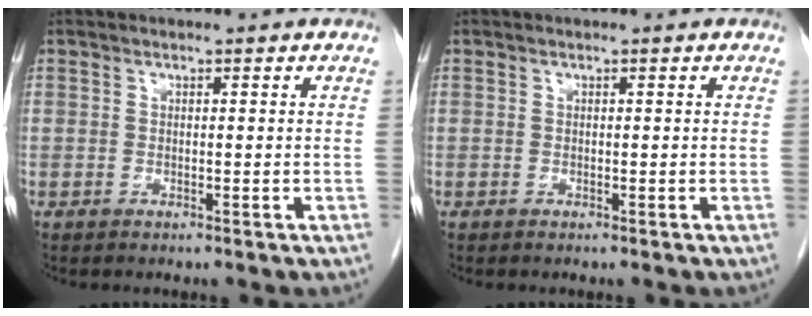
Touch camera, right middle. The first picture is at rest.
{"total": 0.0}